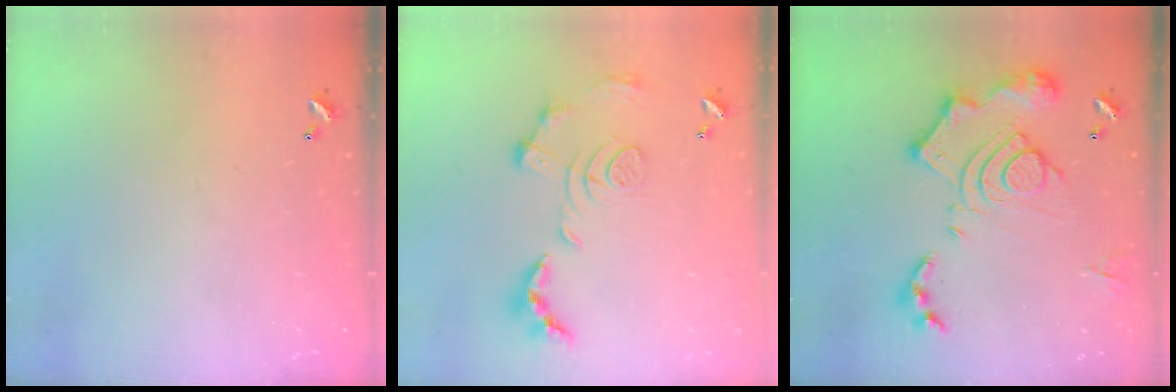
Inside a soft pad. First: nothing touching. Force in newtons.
{"total": 1.6, "press": 0.9, "slide": 1.3}
{"total": 17.0, "press": 17.0, "slide": 1.6}